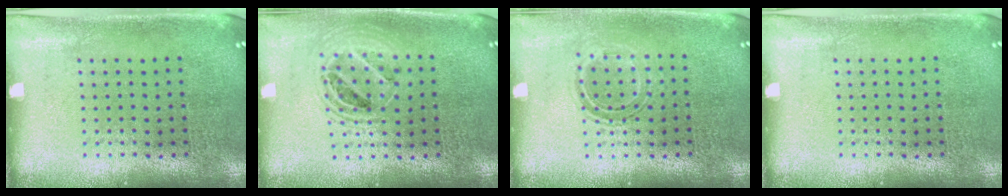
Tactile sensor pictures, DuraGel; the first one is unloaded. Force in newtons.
{"total": 1.4, "press": 1.3, "slide": 0.6}
{"total": 1.2, "press": 0.9, "slide": 0.7}
{"total": 0.0}